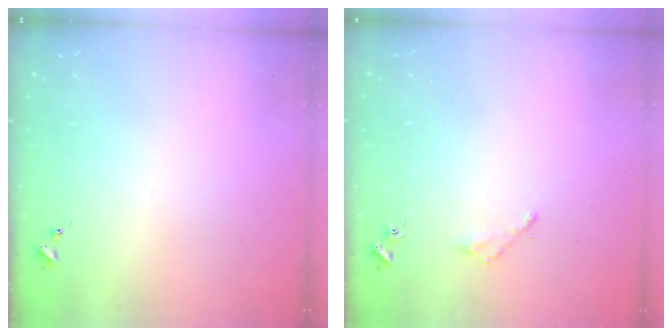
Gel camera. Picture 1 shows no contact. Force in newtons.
{"total": 1.6, "press": 1.6, "slide": 0.2}